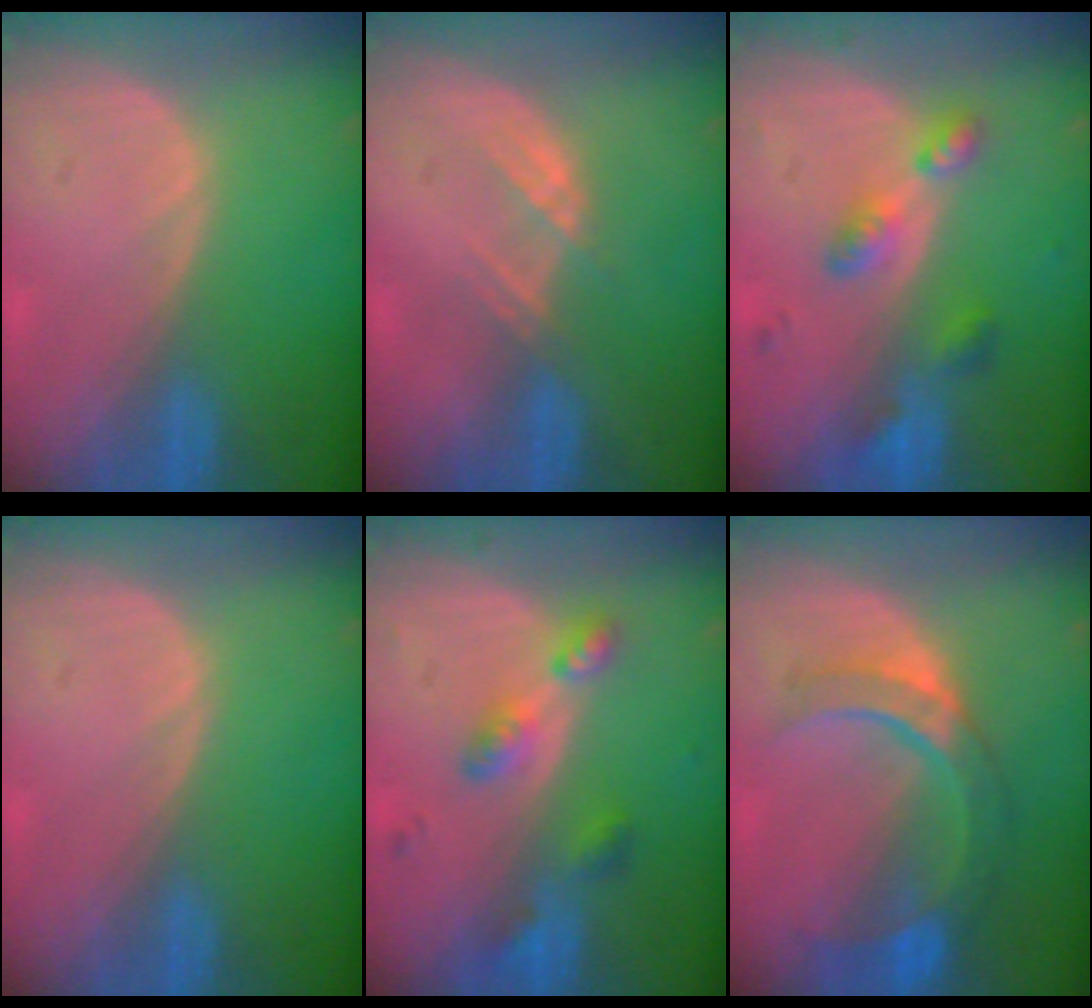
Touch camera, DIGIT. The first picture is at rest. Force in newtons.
{"total": 2.6, "press": 2.5, "slide": 0.7}
{"total": 5.3, "press": 5.2, "slide": 0.9}
{"total": 0.0}
{"total": 5.3, "press": 5.2, "slide": 0.9}
{"total": 8.8, "press": 8.0, "slide": 3.7}